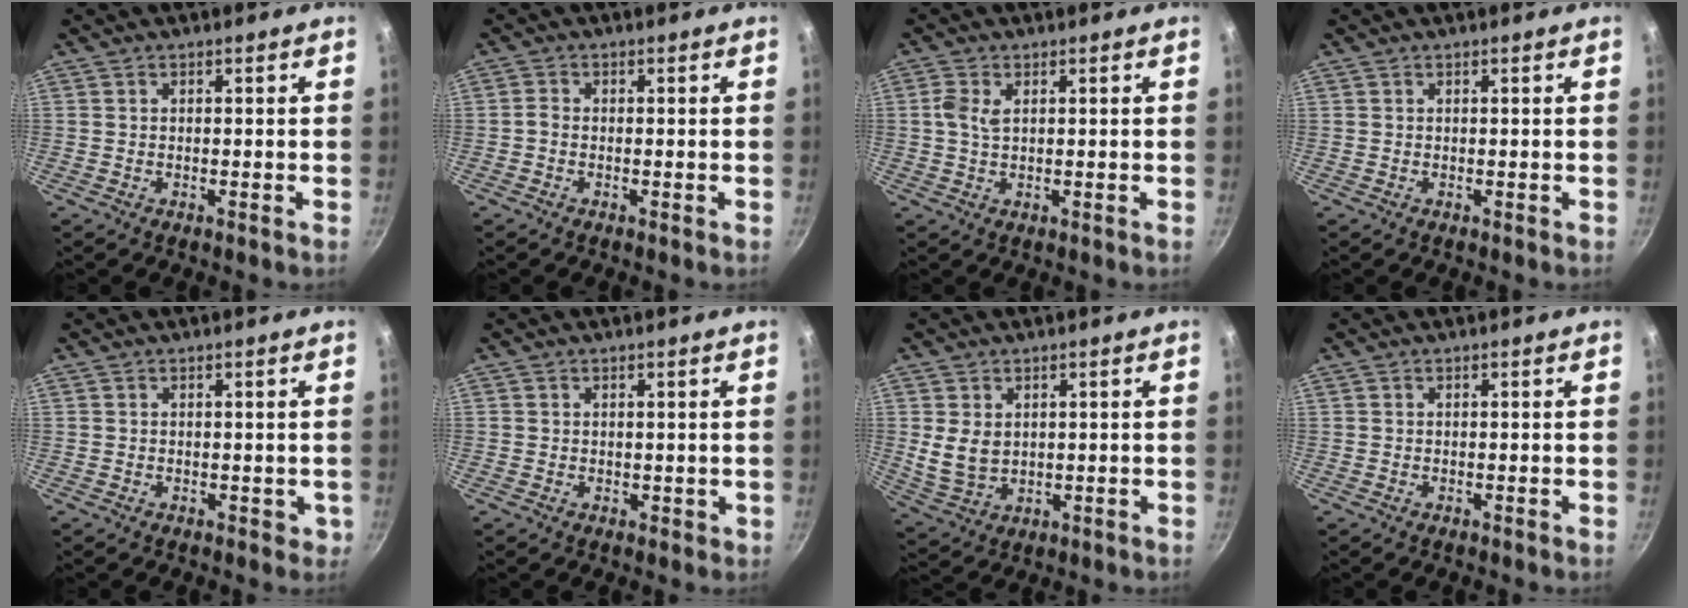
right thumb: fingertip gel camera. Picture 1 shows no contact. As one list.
[{"total": 1.2, "force": [-0.6, 0.8, 0.6], "torque": [-0.014, 0.006, -0.015]}, {"total": 3.0, "force": [0.7, 1.6, 2.4], "torque": [-0.053, 0.003, 0.013]}, {"total": 0.0}, {"total": 1.6, "force": [0.1, 1.3, 1.0], "torque": [-0.004, 0.001, 0.006]}, {"total": 1.1, "force": [0.5, 1.0, 0.2], "torque": [0.007, 0.001, 0.007]}, {"total": 6.3, "force": [1.3, 4.8, 3.9], "torque": [-0.067, -0.015, 0.041]}, {"total": 0.0}]